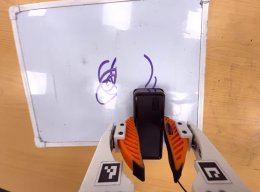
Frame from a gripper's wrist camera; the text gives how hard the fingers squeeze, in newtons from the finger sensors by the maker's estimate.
{"total": 12.6, "left": 9.1, "right": 16.2}